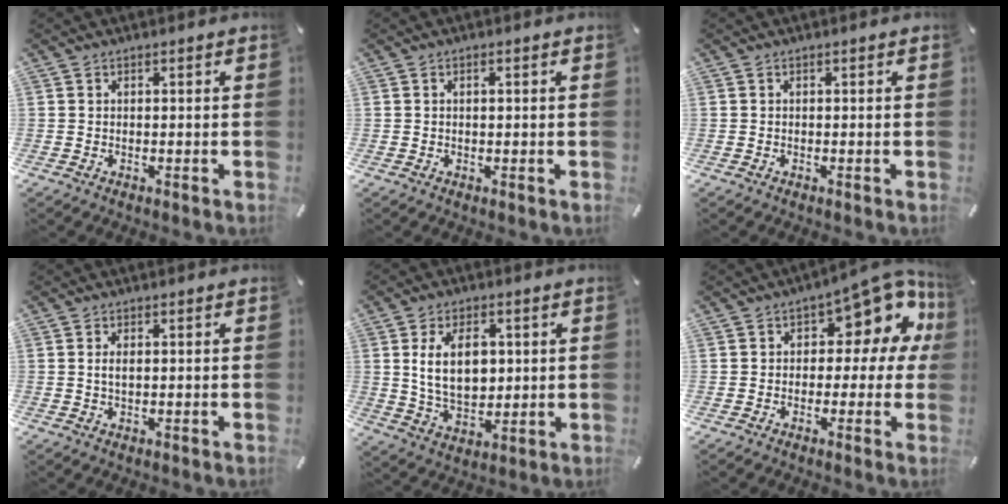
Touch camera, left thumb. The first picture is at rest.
{"total": 0.7, "force": [0.2, 0.3, 0.6], "torque": [-0.013, 0.002, 0.002]}
{"total": 0.0}
{"total": 1.9, "force": [0.2, 0.8, 1.7], "torque": [-0.034, 0.003, 0.003]}
{"total": 11.4, "force": [2.2, 7.5, 8.3], "torque": [-0.163, 0.003, 0.038]}
{"total": 11.4, "force": [5.9, 6.0, 7.7], "torque": [-0.099, -0.047, 0.101]}